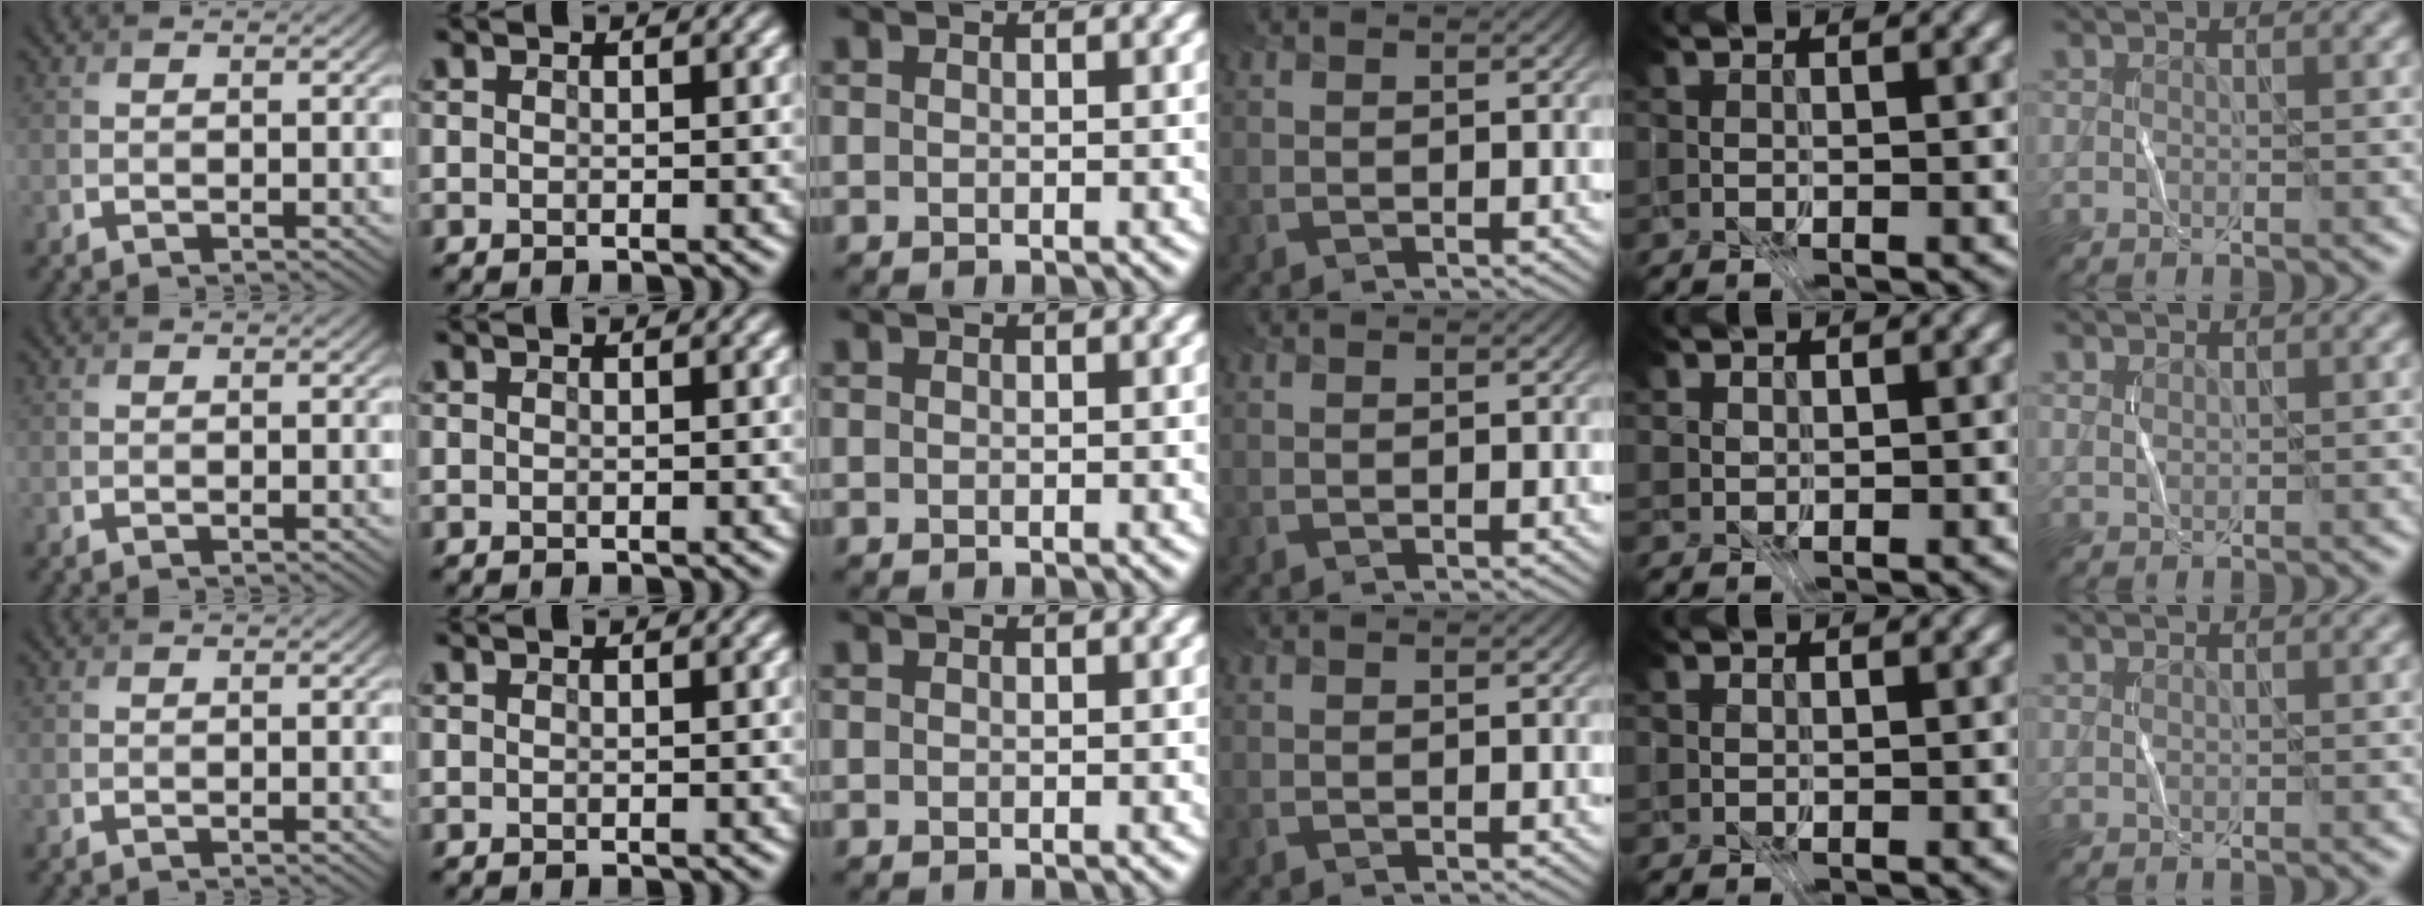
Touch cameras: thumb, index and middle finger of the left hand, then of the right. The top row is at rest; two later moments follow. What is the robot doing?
{"motion": "fold", "object": "file"}